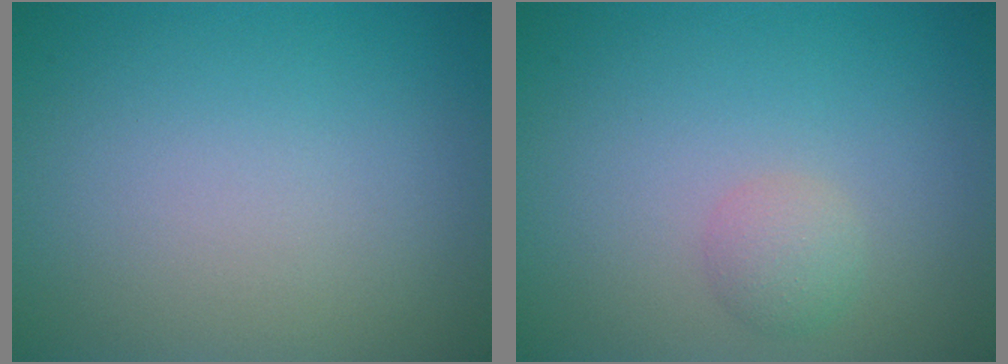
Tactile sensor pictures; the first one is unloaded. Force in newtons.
{"total": 1.6, "press": 1.6, "slide": 0.0}